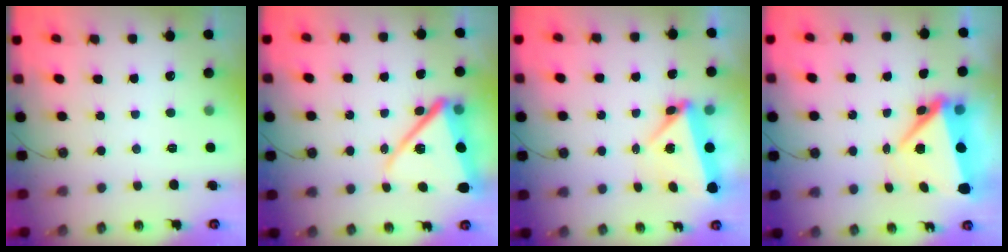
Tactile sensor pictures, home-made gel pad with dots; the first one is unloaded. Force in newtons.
{"total": 15.3, "press": 15.3, "slide": 1.5}
{"total": 5.9, "press": 5.8, "slide": 1.0}
{"total": 12.2, "press": 8.5, "slide": 8.7}